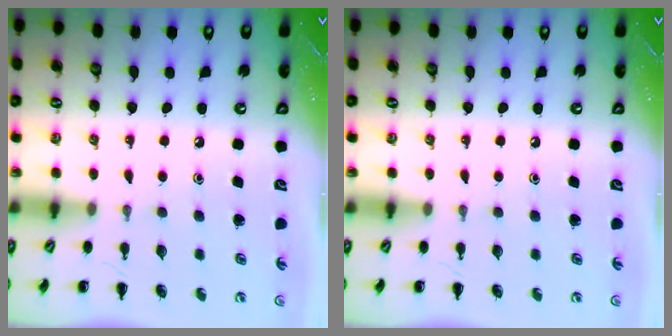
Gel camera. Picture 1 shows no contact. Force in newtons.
{"total": 0.0}